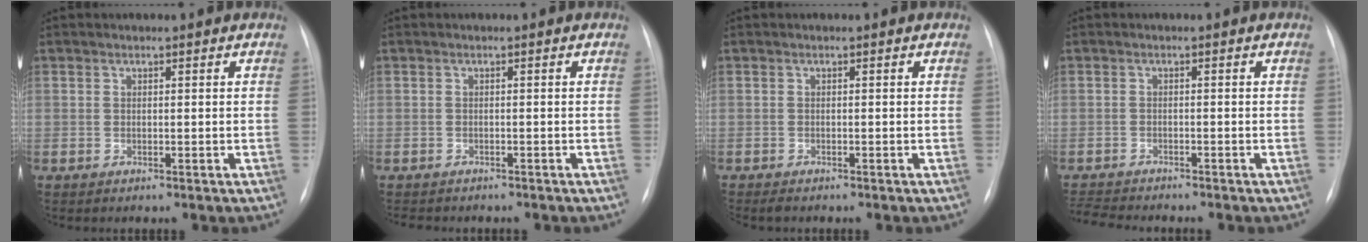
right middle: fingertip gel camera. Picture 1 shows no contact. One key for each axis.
{"total": 4.9, "fx": -4.2, "fy": 1.8, "fz": 1.9, "tx": -0.028, "ty": -0.006, "tz": -0.048}
{"total": 1.3, "fx": -1.1, "fy": 0.3, "fz": 0.6, "tx": -0.011, "ty": -0.003, "tz": -0.015}
{"total": 5.2, "fx": -5.0, "fy": 0.3, "fz": 1.4, "tx": -0.027, "ty": -0.016, "tz": -0.080}